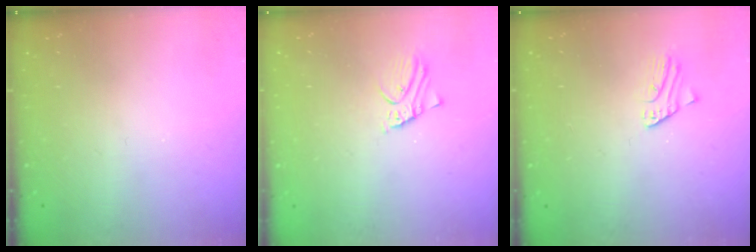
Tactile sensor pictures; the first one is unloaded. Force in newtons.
{"total": 3.1, "press": 3.1, "slide": 0.2}
{"total": 1.8, "press": 1.8, "slide": 0.1}